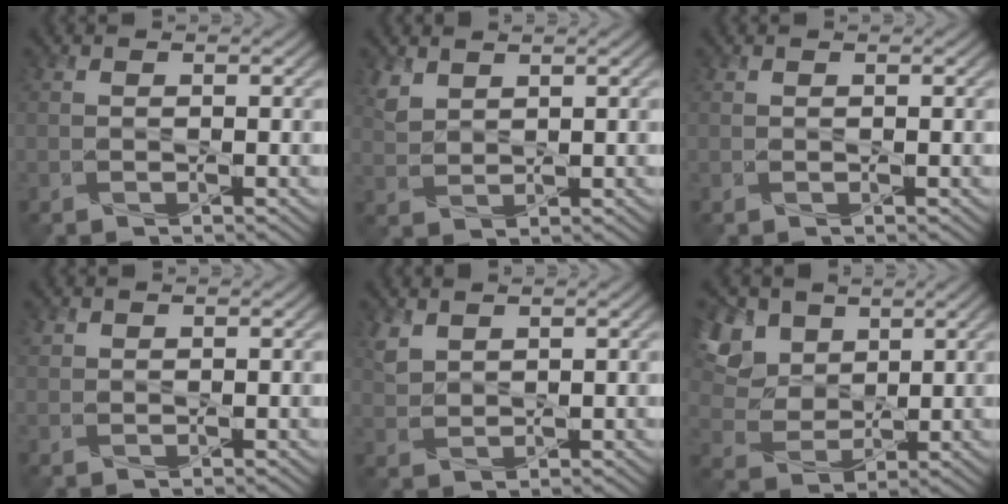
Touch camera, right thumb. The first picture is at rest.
{"total": 2.7, "force": [2.0, 1.4, 1.1], "torque": [-0.034, -0.002, 0.048]}
{"total": 0.0}
{"total": 0.8, "force": [0.6, 0.6, 0.1], "torque": [-0.004, 0.000, 0.014]}
{"total": 2.6, "force": [1.8, 1.4, 1.1], "torque": [-0.035, -0.002, 0.045]}
{"total": 11.5, "force": [5.6, 7.8, 6.4], "torque": [-0.198, 0.016, 0.114]}